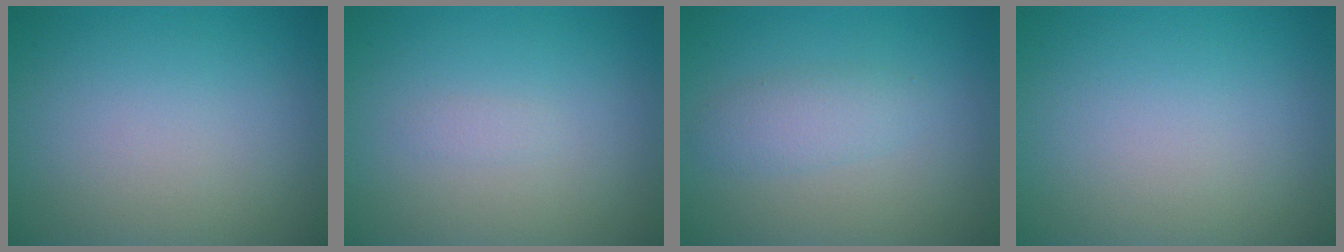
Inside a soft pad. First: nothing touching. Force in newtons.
{"total": 0.5, "press": 0.5, "slide": 0.0}
{"total": 2.1, "press": 2.1, "slide": 0.1}
{"total": 0.0}